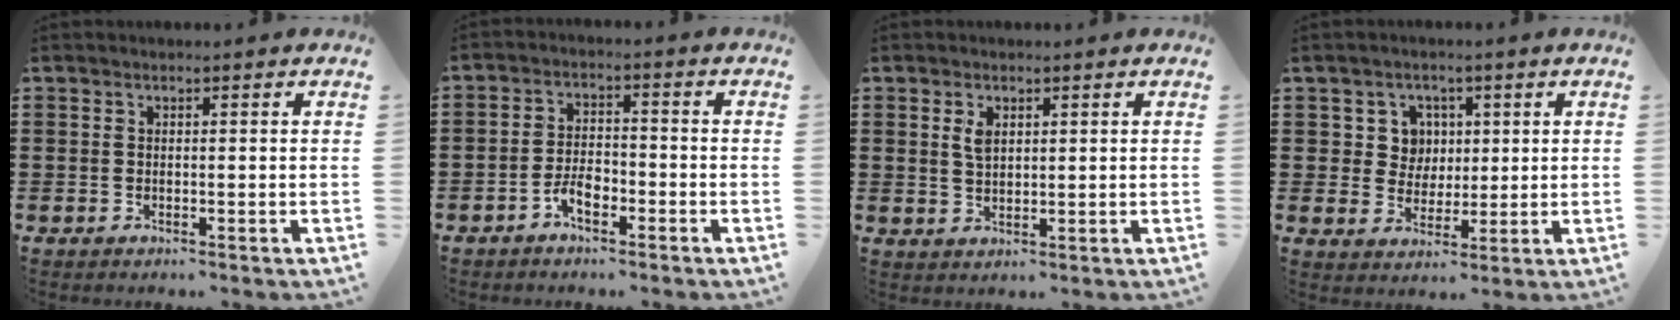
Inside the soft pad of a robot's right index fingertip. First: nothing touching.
{"total": 4.1, "force": [-2.4, 1.8, 2.8], "torque": [-0.063, 0.001, -0.049]}
{"total": 2.4, "force": [1.0, 1.2, 1.8], "torque": [-0.039, 0.003, 0.019]}
{"total": 5.3, "force": [1.5, 4.8, 1.6], "torque": [-0.048, 0.014, 0.024]}